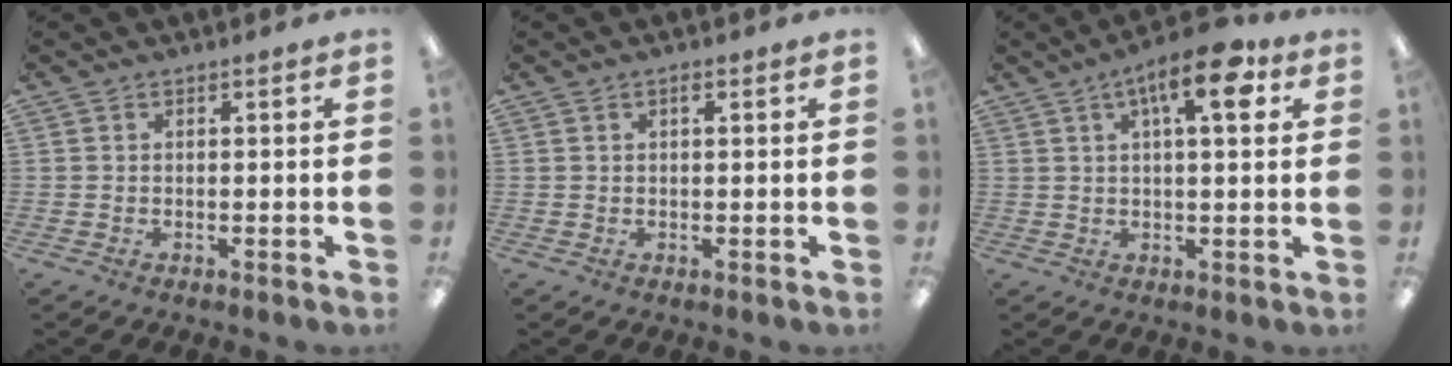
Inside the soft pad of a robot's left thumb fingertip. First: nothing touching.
{"total": 1.1, "force": [0.6, 0.5, 0.8], "torque": [-0.017, 0.004, 0.010]}
{"total": 12.0, "force": [5.5, 4.1, 9.8], "torque": [-0.138, -0.014, 0.085]}